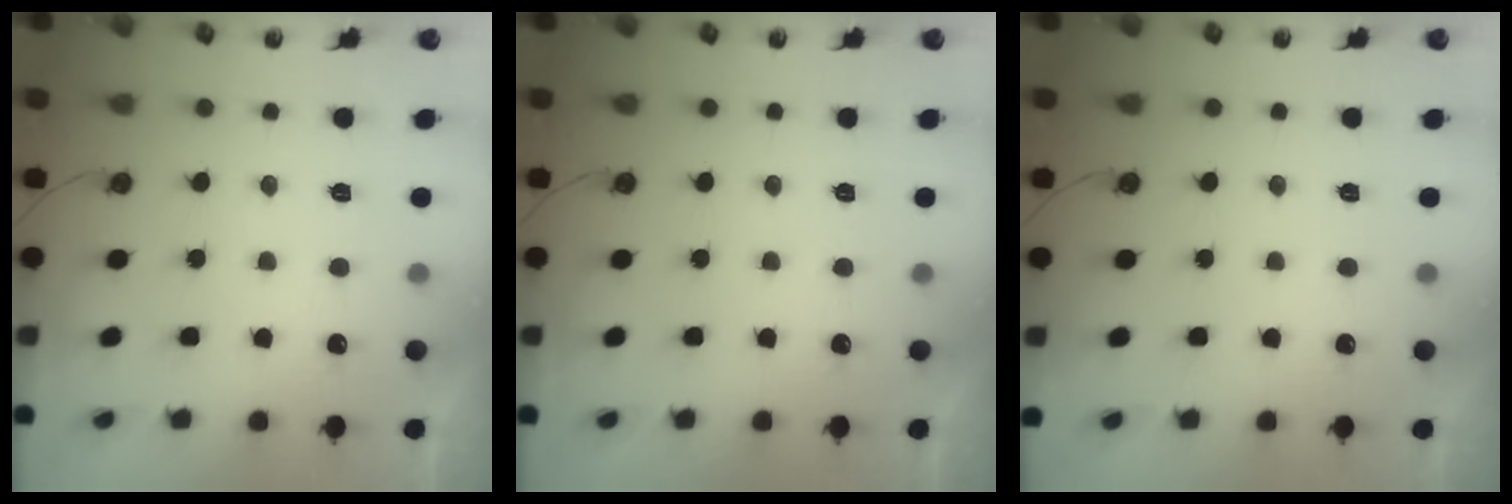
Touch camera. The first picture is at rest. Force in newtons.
{"total": 0.0}
{"total": 0.0}